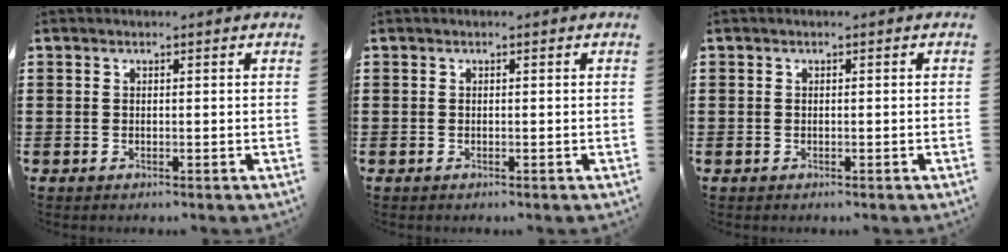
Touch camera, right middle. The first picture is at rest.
{"total": 0.0}
{"total": 0.0}